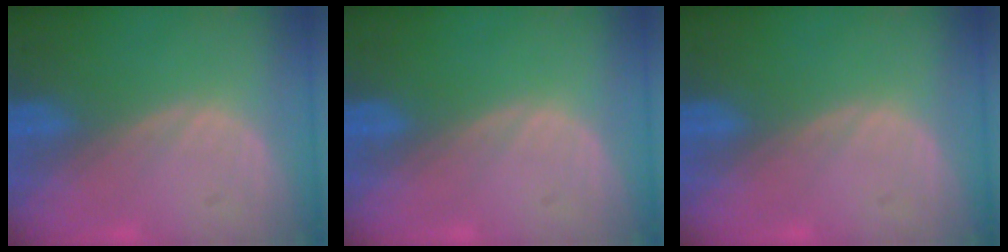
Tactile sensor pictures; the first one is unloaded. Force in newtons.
{"total": 0.0}
{"total": 0.0}